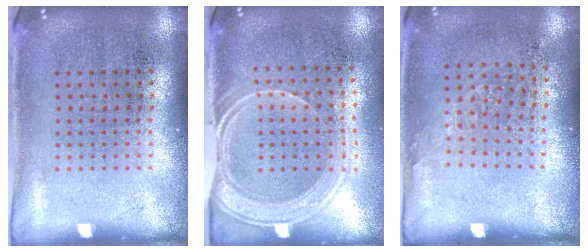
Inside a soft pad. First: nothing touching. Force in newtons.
{"total": 1.7, "press": 1.4, "slide": 1.0}
{"total": 0.9, "press": 0.7, "slide": 0.5}